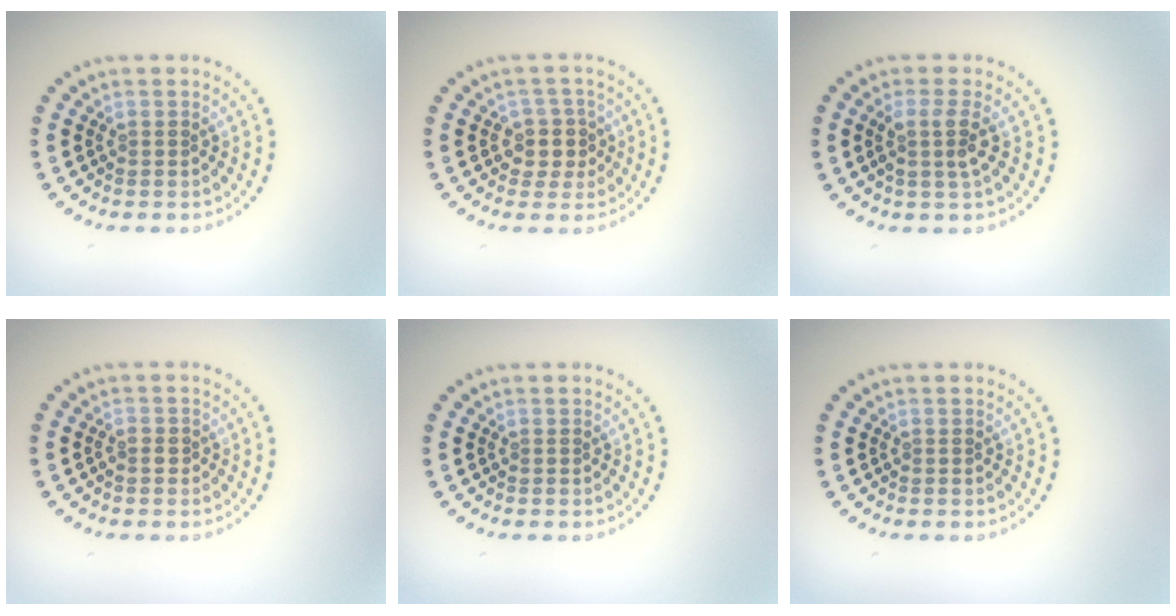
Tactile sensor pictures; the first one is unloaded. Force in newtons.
{"total": 2.6, "press": 2.2, "slide": 1.3}
{"total": 2.2, "press": 1.8, "slide": 1.3}
{"total": 0.8, "press": 0.8, "slide": 0.3}
{"total": 0.0}
{"total": 0.0}